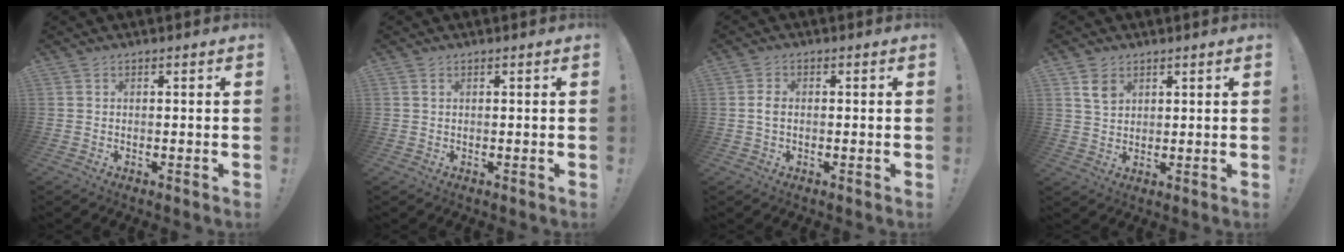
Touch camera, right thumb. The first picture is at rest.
{"total": 0.5, "force": [0.3, 0.3, 0.4], "torque": [-0.005, -0.001, 0.005]}
{"total": 2.3, "force": [-0.3, 1.4, 1.8], "torque": [-0.043, 0.006, -0.007]}
{"total": 5.0, "force": [2.7, 3.6, 2.3], "torque": [-0.027, -0.010, 0.049]}